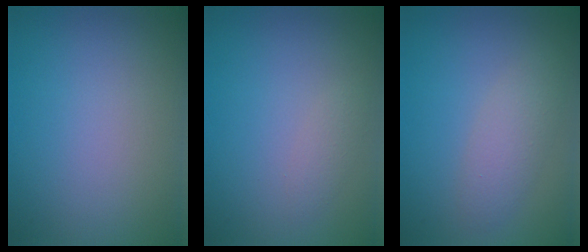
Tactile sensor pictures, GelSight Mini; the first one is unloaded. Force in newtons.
{"total": 1.0, "press": 1.0, "slide": 0.0}
{"total": 2.4, "press": 2.4, "slide": 0.1}